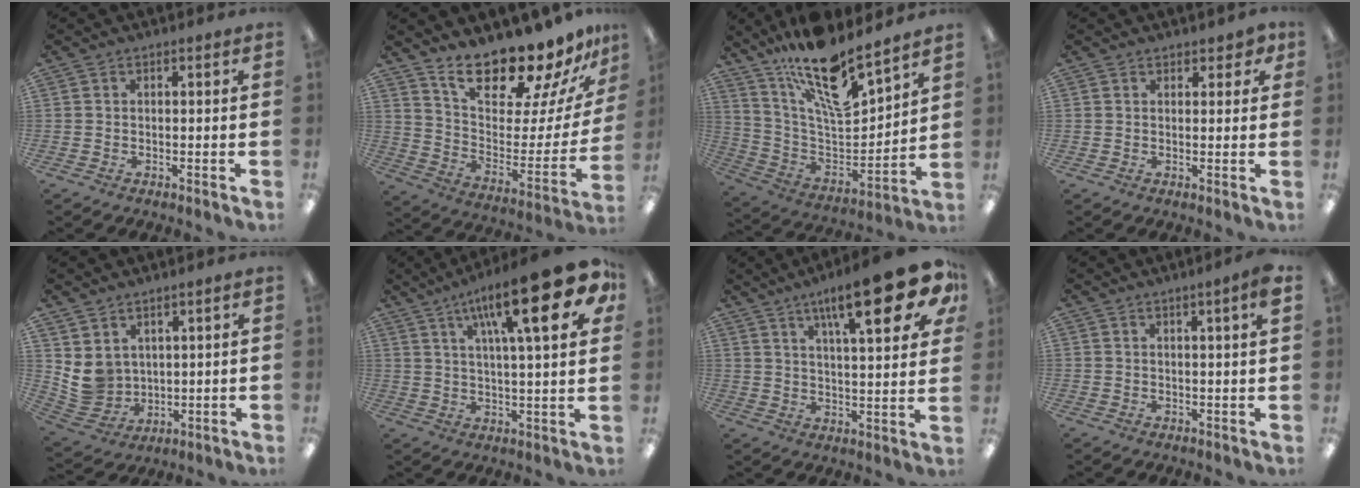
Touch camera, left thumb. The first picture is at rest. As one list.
[{"total": 20.6, "force": [17.9, 5.5, 8.7], "torque": [-0.142, -0.141, 0.306]}, {"total": 18.6, "force": [14.2, 5.0, 10.9], "torque": [-0.191, -0.103, 0.243]}, {"total": 2.7, "force": [2.0, 1.4, 1.1], "torque": [-0.008, -0.003, 0.035]}, {"total": 7.1, "force": [3.4, 6.1, 1.7], "torque": [-0.061, -0.026, 0.072]}, {"total": 21.3, "force": [10.8, 5.0, 17.7], "torque": [-0.274, -0.046, 0.158]}, {"total": 20.4, "force": [11.0, 5.2, 16.4], "torque": [-0.245, -0.045, 0.162]}, {"total": 3.7, "force": [2.1, 0.0, 3.0], "torque": [-0.045, -0.007, 0.031]}]